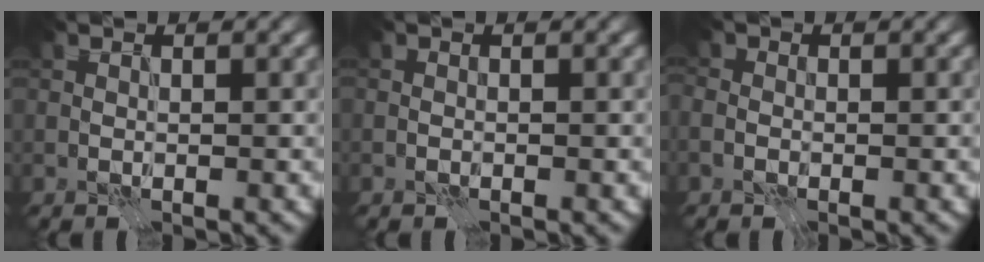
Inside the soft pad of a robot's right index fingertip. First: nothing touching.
{"total": 0.0}
{"total": 0.8, "force": [-0.4, 0.7, 0.2], "torque": [0.000, -0.001, -0.005]}